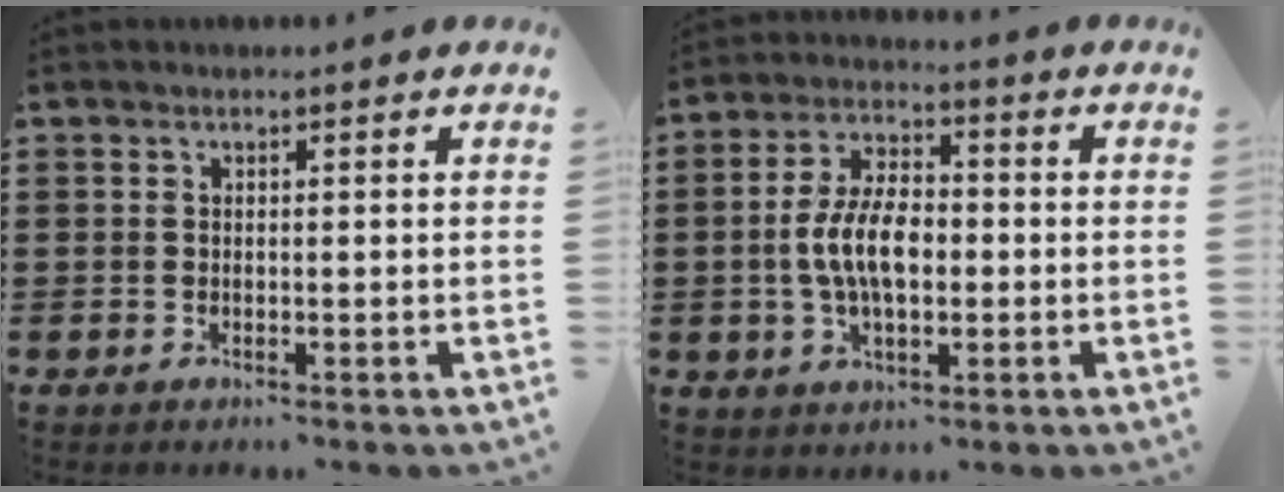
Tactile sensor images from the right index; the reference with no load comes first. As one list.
[{"total": 8.0, "force": [-0.8, 4.1, 6.8], "torque": [-0.151, 0.003, -0.020]}]